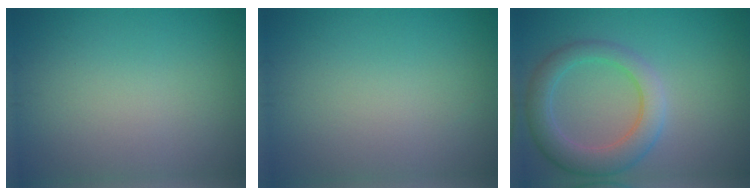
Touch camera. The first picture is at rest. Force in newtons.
{"total": 0.0}
{"total": 5.0, "press": 4.9, "slide": 0.4}